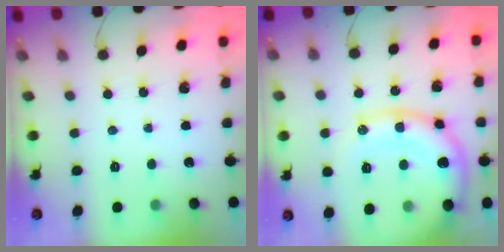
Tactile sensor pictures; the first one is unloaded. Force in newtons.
{"total": 18.5, "press": 18.4, "slide": 1.5}